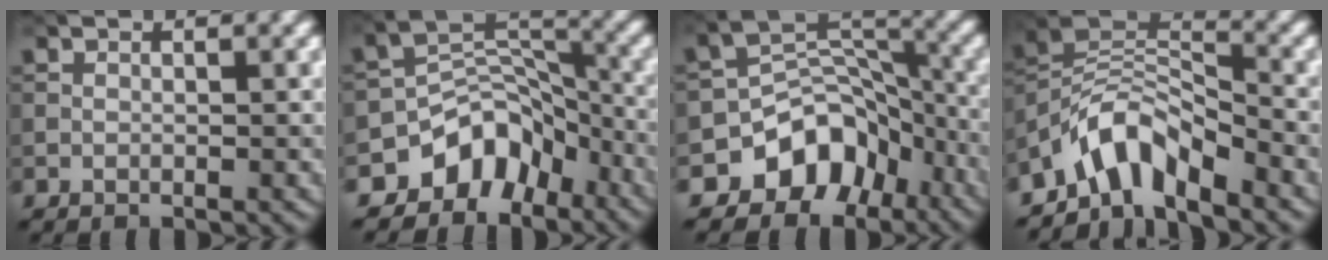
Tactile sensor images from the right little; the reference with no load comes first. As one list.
[{"total": 7.2, "force": [-4.8, 4.8, 2.5], "torque": [-0.015, 0.001, -0.088]}, {"total": 7.7, "force": [-4.6, 5.5, 2.9], "torque": [-0.022, 0.001, -0.083]}, {"total": 5.8, "force": [-4.6, 2.2, 2.7], "torque": [-0.038, 0.004, -0.098]}]